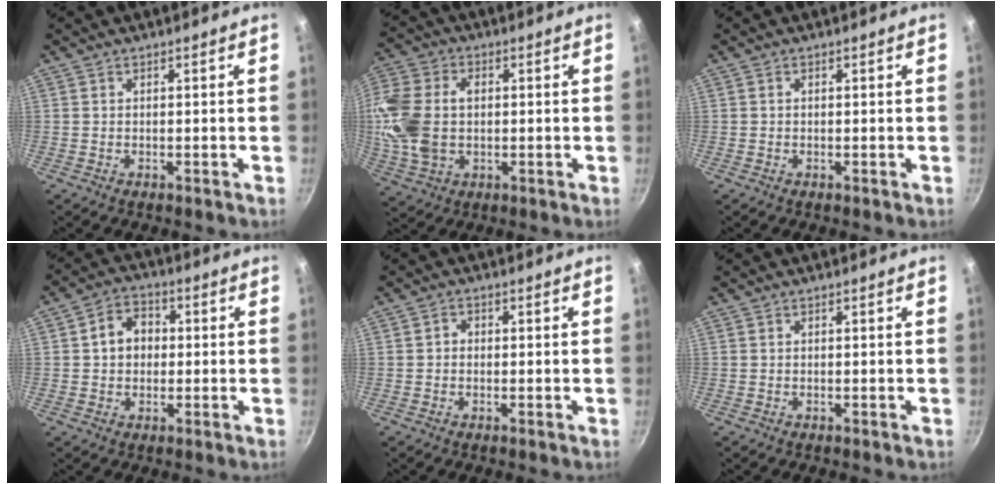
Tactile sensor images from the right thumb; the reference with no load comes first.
{"total": 14.9, "force": [0.4, 10.4, 10.7], "torque": [-0.219, 0.012, 0.002]}
{"total": 0.0}
{"total": 7.0, "force": [0.6, 5.7, 4.0], "torque": [-0.035, 0.014, 0.000]}
{"total": 1.4, "force": [-0.2, 1.3, 0.7], "torque": [-0.009, 0.005, -0.006]}
{"total": 0.0}